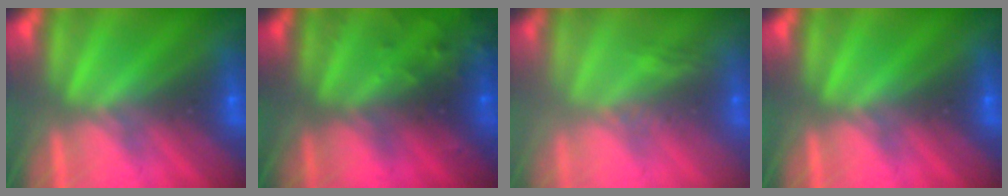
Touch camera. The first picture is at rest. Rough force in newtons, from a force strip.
{"total": 8.3}
{"total": 2.8}
{"total": 0.0}